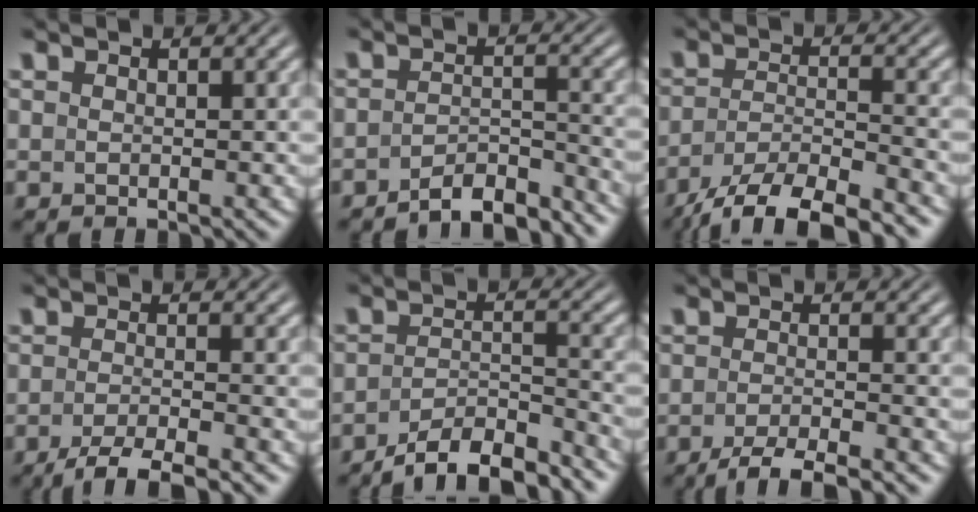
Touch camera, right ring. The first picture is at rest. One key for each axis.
{"total": 6.7, "fx": -6.3, "fy": 1.4, "fz": 1.9, "tx": -0.020, "ty": -0.019, "tz": -0.096}
{"total": 7.9, "fx": -6.0, "fy": 3.0, "fz": 4.3, "tx": -0.072, "ty": -0.023, "tz": -0.083}
{"total": 5.1, "fx": -4.3, "fy": 1.0, "fz": 2.6, "tx": -0.039, "ty": -0.013, "tz": -0.062}
{"total": 8.4, "fx": -7.6, "fy": 2.6, "fz": 2.7, "tx": -0.042, "ty": -0.025, "tz": -0.112}
{"total": 4.5, "fx": -3.9, "fy": 0.8, "fz": 2.2, "tx": -0.035, "ty": -0.010, "tz": -0.059}